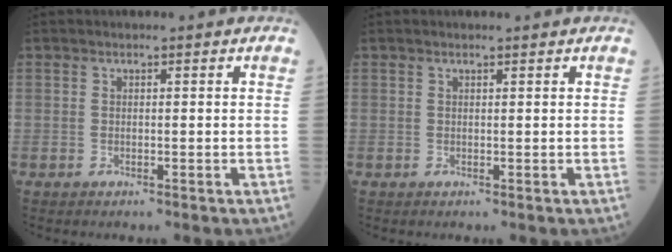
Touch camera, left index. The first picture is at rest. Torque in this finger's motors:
{"motor_torque": [-0.04, -1.03, -0.04, -0.01]}